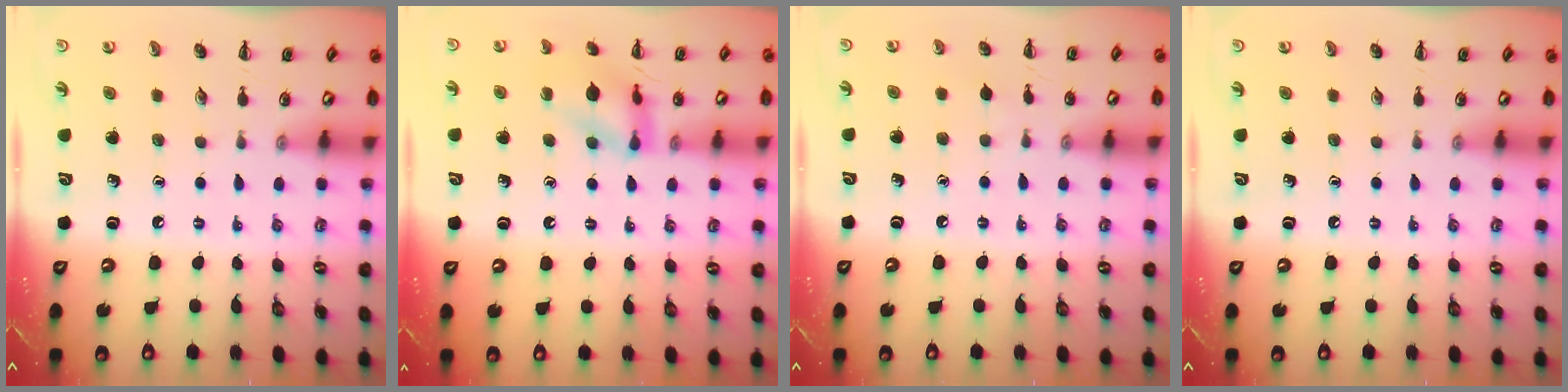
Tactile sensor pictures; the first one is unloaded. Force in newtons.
{"total": 11.4, "press": 11.3, "slide": 1.2}
{"total": 3.7, "press": 3.5, "slide": 1.3}
{"total": 0.0}